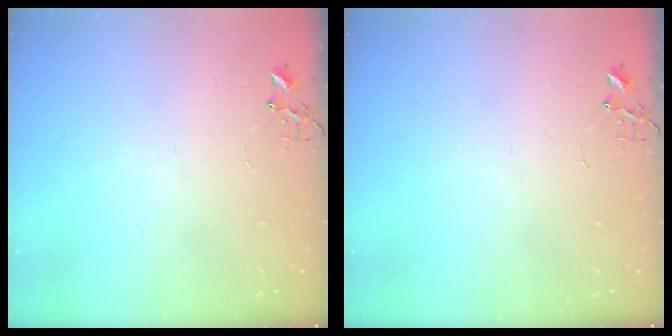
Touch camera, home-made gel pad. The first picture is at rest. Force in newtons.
{"total": 0.0}